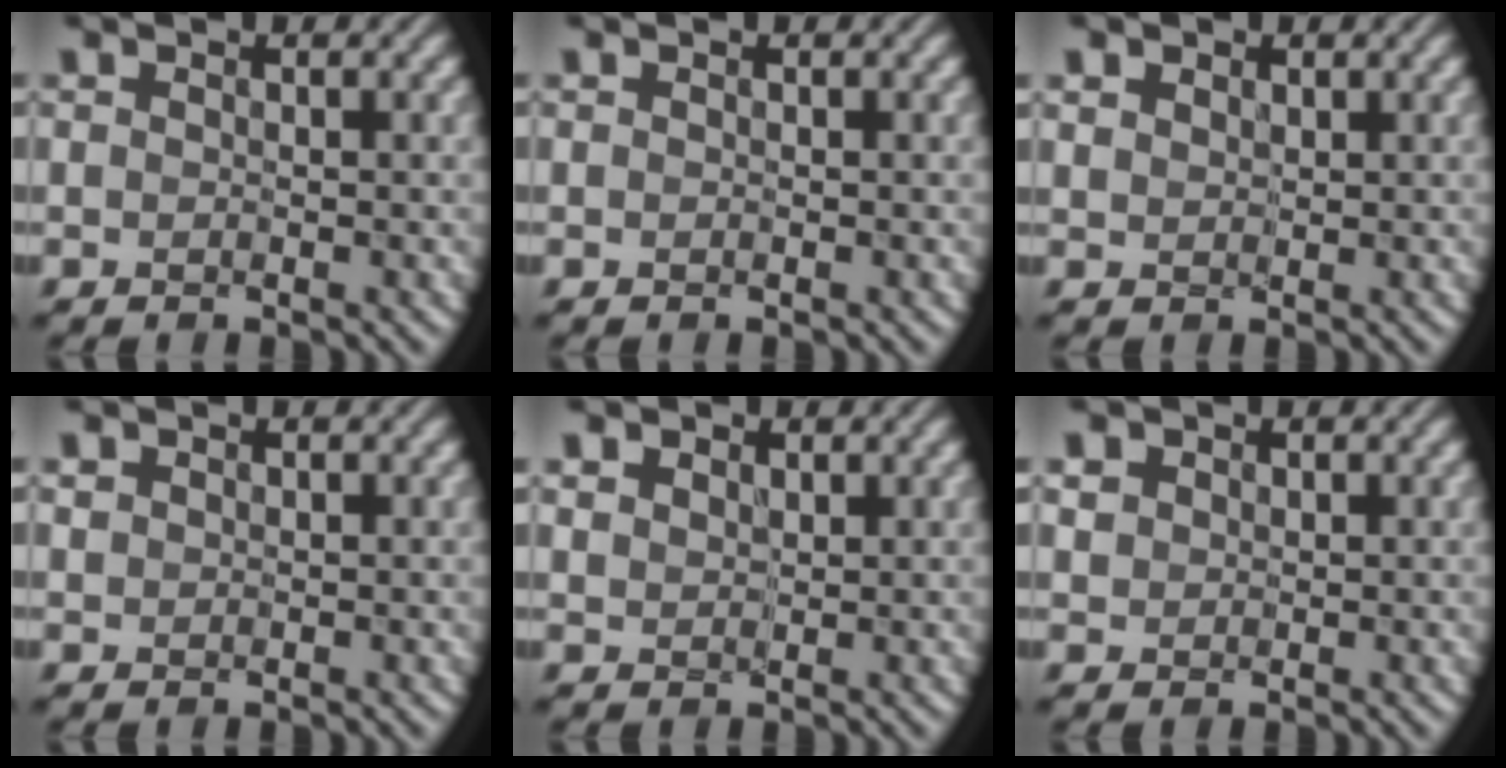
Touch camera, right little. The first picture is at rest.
{"total": 0.0}
{"total": 1.4, "force": [0.8, 1.1, 0.4], "torque": [-0.022, -0.003, 0.024]}
{"total": 0.7, "force": [0.3, 0.6, 0.0], "torque": [-0.009, 0.000, 0.013]}
{"total": 1.9, "force": [1.0, 1.4, 0.7], "torque": [-0.030, -0.003, 0.026]}
{"total": 1.3, "force": [0.4, 1.2, 0.2], "torque": [-0.018, -0.006, 0.017]}